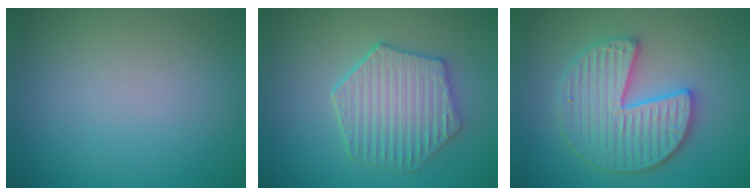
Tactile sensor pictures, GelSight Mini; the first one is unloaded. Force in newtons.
{"total": 5.4, "press": 4.6, "slide": 2.8}
{"total": 6.0, "press": 5.9, "slide": 1.0}